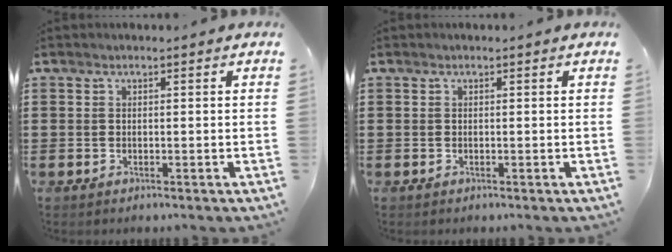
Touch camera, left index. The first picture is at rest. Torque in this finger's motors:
{"motor_torque": [0.00, 0.00, 0.00, 0.00]}